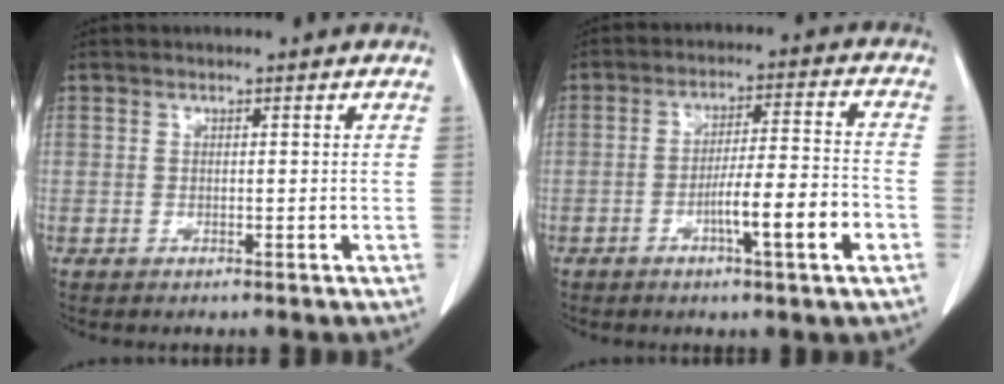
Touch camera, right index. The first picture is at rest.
{"total": 9.6, "force": [-3.8, 0.2, 8.9], "torque": [-0.139, 0.004, -0.061]}